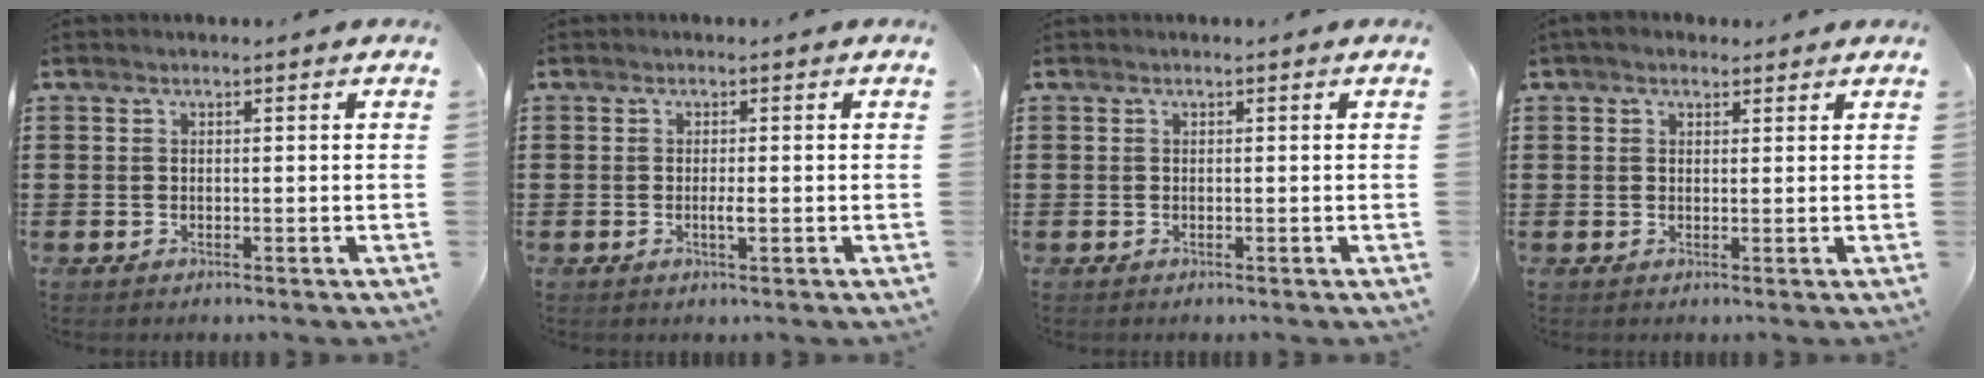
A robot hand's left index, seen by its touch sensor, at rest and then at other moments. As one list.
[{"total": 1.5, "force": [-0.3, 0.2, 1.5], "torque": [-0.028, -0.003, -0.005]}, {"total": 0.0}, {"total": 1.8, "force": [1.4, 0.9, 0.6], "torque": [-0.016, 0.007, 0.027]}]